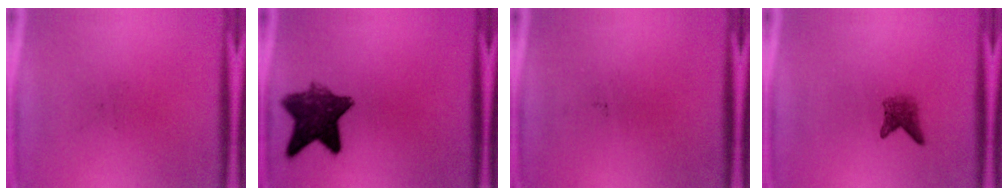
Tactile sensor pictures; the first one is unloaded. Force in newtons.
{"total": 9.3}
{"total": 0.0}
{"total": 2.4}